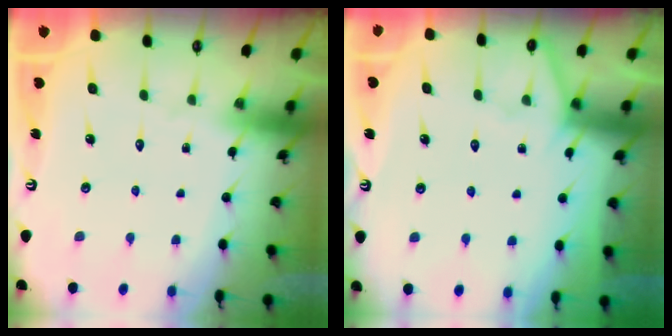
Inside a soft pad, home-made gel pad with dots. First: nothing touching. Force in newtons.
{"total": 4.2, "press": 4.2, "slide": 0.5}